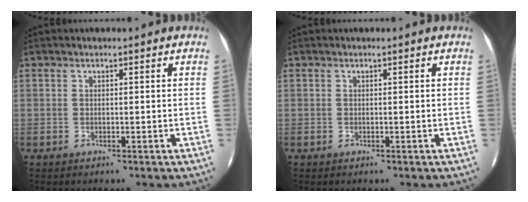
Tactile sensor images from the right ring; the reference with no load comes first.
{"total": 0.0}